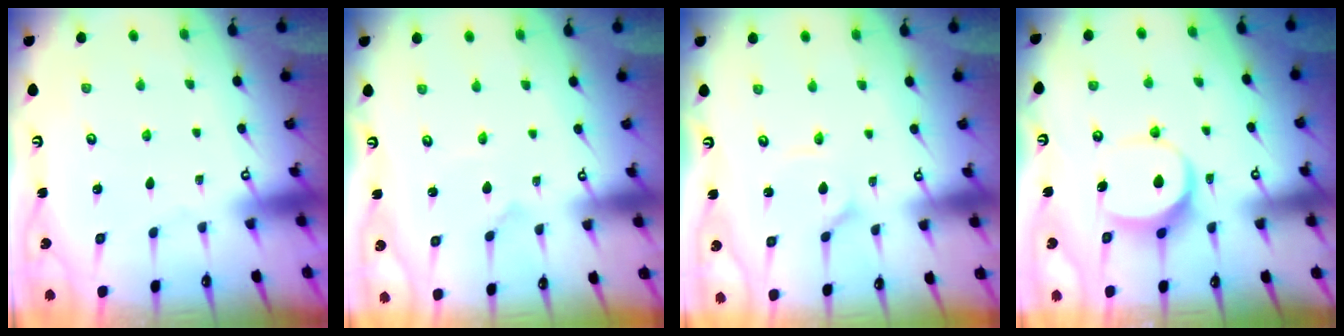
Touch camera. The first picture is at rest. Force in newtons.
{"total": 0.8, "press": 0.8, "slide": 0.1}
{"total": 1.9, "press": 1.9, "slide": 0.2}
{"total": 7.1, "press": 7.1, "slide": 0.4}